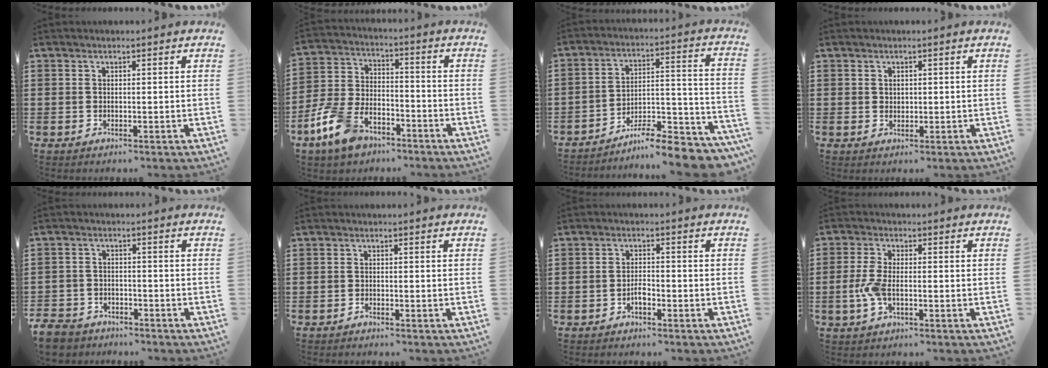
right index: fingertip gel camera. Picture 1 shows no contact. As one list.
[{"total": 9.0, "force": [-6.1, 4.6, 4.7], "torque": [-0.120, 0.014, -0.121]}, {"total": 9.0, "force": [-8.1, 1.3, 3.8], "torque": [-0.043, 0.019, -0.153]}, {"total": 1.0, "force": [0.6, 0.8, 0.3], "torque": [-0.007, 0.003, 0.011]}, {"total": 3.7, "force": [-3.5, 1.1, 0.3], "torque": [-0.022, 0.000, -0.078]}, {"total": 0.7, "force": [-0.7, 0.0, 0.0], "torque": [-0.003, 0.001, -0.014]}, {"total": 1.9, "force": [-1.1, 0.9, 1.3], "torque": [-0.027, 0.003, -0.022]}, {"total": 4.5, "force": [-1.1, 1.9, 3.9], "torque": [-0.103, -0.008, -0.028]}]